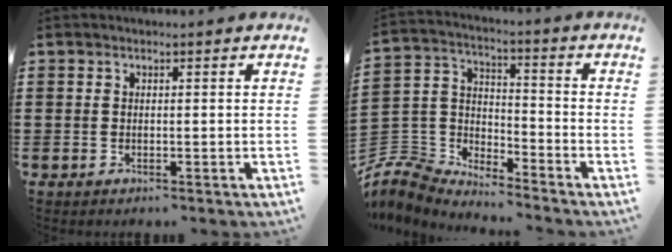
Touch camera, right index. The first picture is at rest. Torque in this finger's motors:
{"motor_torque": [-0.10, -1.35, 0.06, -0.01]}